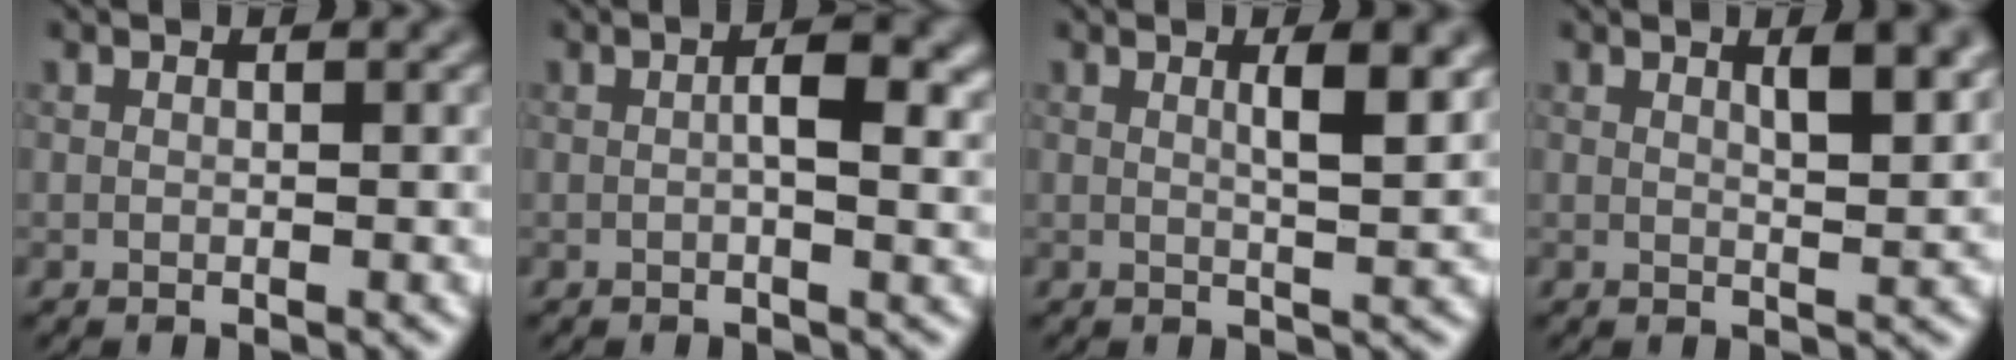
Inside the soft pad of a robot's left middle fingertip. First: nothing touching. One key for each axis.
{"total": 3.5, "fx": 0.1, "fy": 1.1, "fz": 3.3, "tx": -0.059, "ty": 0.001, "tz": 0.000}
{"total": 3.9, "fx": 1.1, "fy": 1.0, "fz": 3.6, "tx": -0.045, "ty": 0.001, "tz": 0.015}
{"total": 4.3, "fx": 1.7, "fy": 1.4, "fz": 3.6, "tx": -0.041, "ty": 0.006, "tz": 0.020}